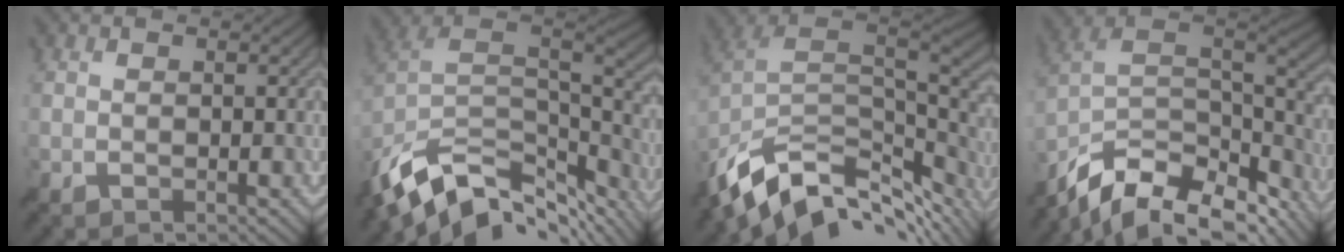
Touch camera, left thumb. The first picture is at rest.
{"total": 13.7, "force": [-8.1, 6.8, 8.7], "torque": [-0.214, -0.014, -0.133]}
{"total": 13.1, "force": [-7.0, 6.8, 8.8], "torque": [-0.212, -0.018, -0.121]}
{"total": 15.0, "force": [-10.3, 6.9, 8.5], "torque": [-0.215, -0.019, -0.164]}